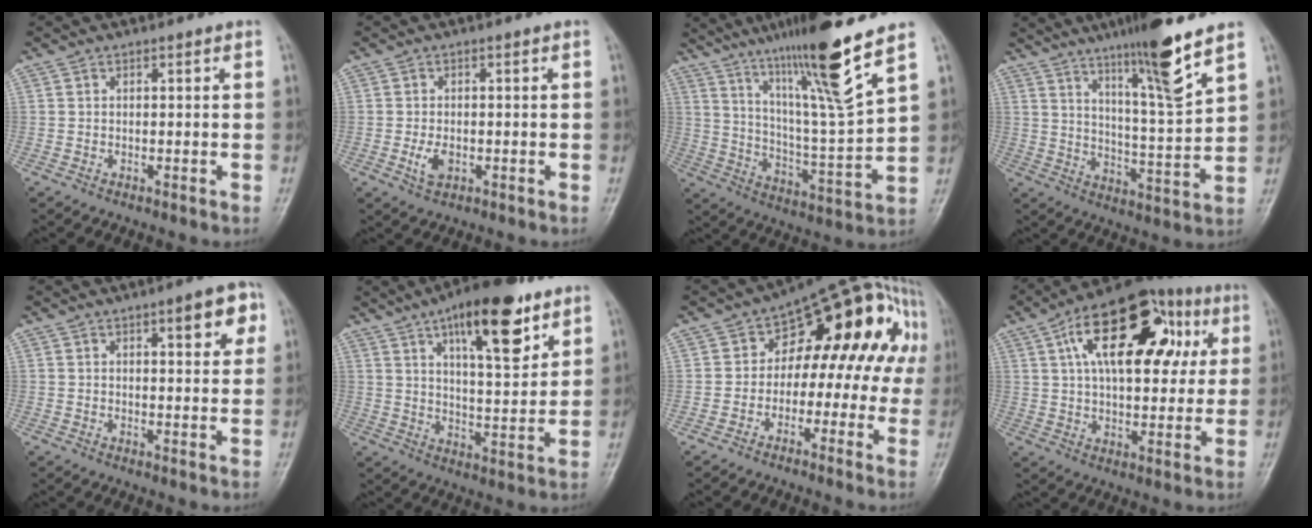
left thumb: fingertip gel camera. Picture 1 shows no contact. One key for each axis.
{"total": 3.3, "fx": -1.1, "fy": 2.0, "fz": 2.4, "tx": -0.043, "ty": 0.002, "tz": -0.016}
{"total": 18.4, "fx": 11.9, "fy": 0.4, "fz": 14.1, "tx": -0.229, "ty": -0.064, "tz": 0.205}
{"total": 13.5, "fx": 9.0, "fy": 0.3, "fz": 10.1, "tx": -0.167, "ty": -0.057, "tz": 0.152}
{"total": 8.3, "fx": 3.9, "fy": 2.7, "fz": 6.8, "tx": -0.067, "ty": -0.013, "tz": 0.049}
{"total": 16.4, "fx": 9.1, "fy": 5.8, "fz": 12.4, "tx": -0.159, "ty": -0.040, "tz": 0.140}
{"total": 16.8, "fx": 0.9, "fy": 10.3, "fz": 13.2, "tx": -0.113, "ty": 0.055, "tz": 0.000}
{"total": 22.7, "fx": 7.2, "fy": 11.6, "fz": 18.1, "tx": -0.249, "ty": 0.017, "tz": 0.104}